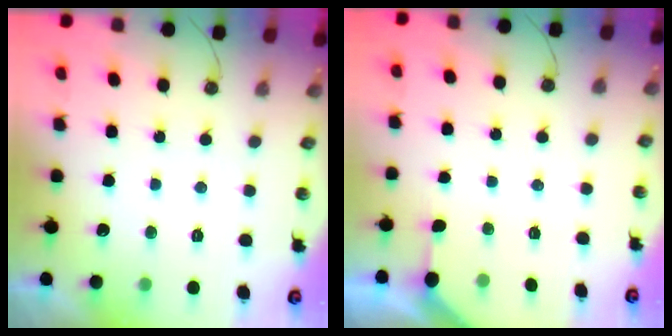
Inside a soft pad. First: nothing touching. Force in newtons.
{"total": 2.0, "press": 2.0, "slide": 0.2}